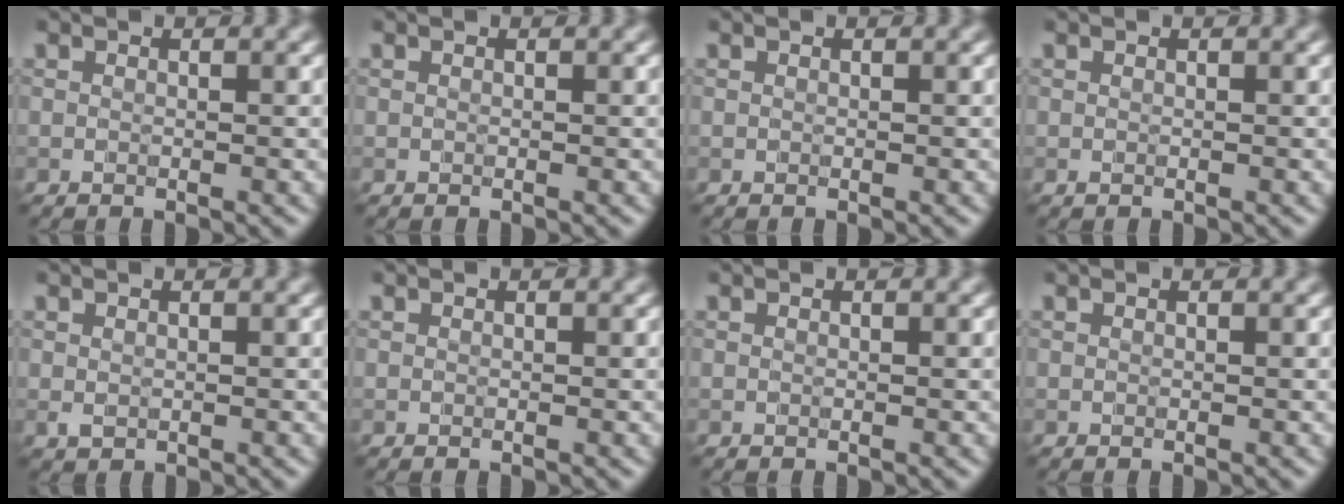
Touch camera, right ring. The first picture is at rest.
{"total": 0.0}
{"total": 0.0}
{"total": 0.0}
{"total": 0.7, "force": [0.1, 0.5, 0.4], "torque": [-0.008, -0.001, 0.004]}
{"total": 0.0}
{"total": 0.0}
{"total": 0.0}